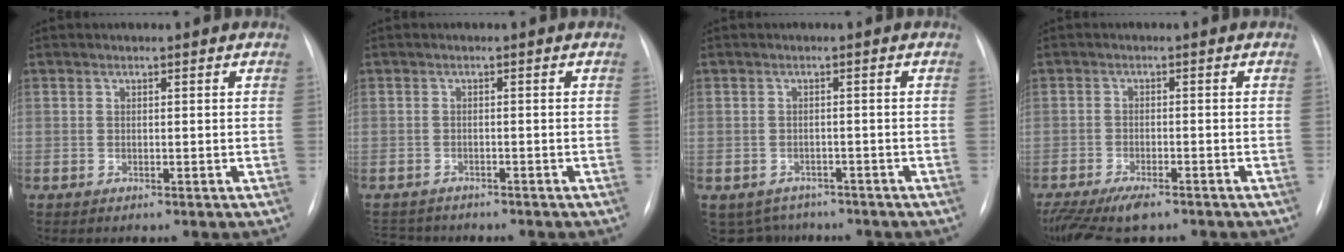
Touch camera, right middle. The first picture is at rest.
{"total": 4.0, "force": [-3.8, 1.4, 0.5], "torque": [-0.005, -0.005, -0.056]}
{"total": 5.1, "force": [-4.2, 2.9, 0.1], "torque": [0.001, 0.006, -0.055]}
{"total": 9.6, "force": [-7.3, 2.9, 5.5], "torque": [-0.098, -0.016, -0.118]}